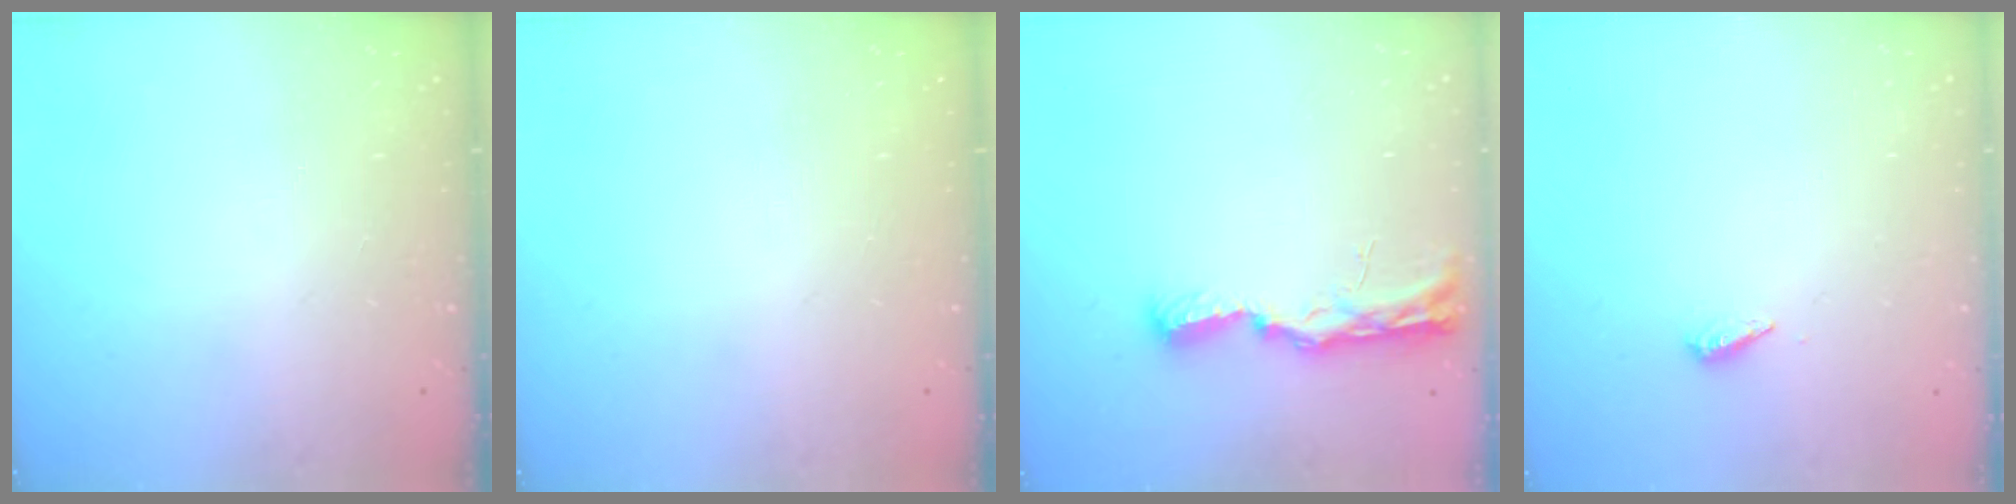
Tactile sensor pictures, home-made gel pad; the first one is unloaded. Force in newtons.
{"total": 0.0}
{"total": 8.8, "press": 8.7, "slide": 0.9}
{"total": 2.9, "press": 2.9, "slide": 0.3}